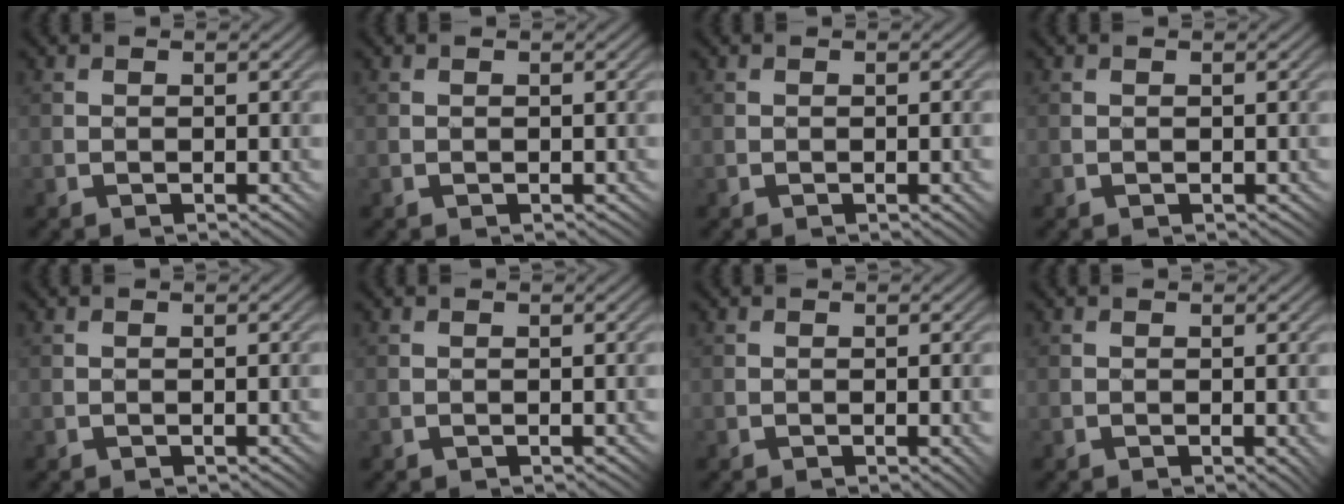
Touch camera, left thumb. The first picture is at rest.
{"total": 0.0}
{"total": 2.2, "force": [-0.7, 1.1, 1.7], "torque": [-0.019, -0.004, -0.004]}
{"total": 0.0}
{"total": 1.1, "force": [-0.4, 0.6, 0.9], "torque": [-0.011, -0.002, -0.002]}
{"total": 0.7, "force": [-0.2, 0.3, 0.5], "torque": [-0.008, -0.001, -0.001]}
{"total": 3.1, "force": [-1.2, 1.6, 2.4], "torque": [-0.027, -0.002, -0.008]}
{"total": 2.3, "force": [-0.8, 1.2, 1.8], "torque": [-0.022, -0.005, -0.004]}